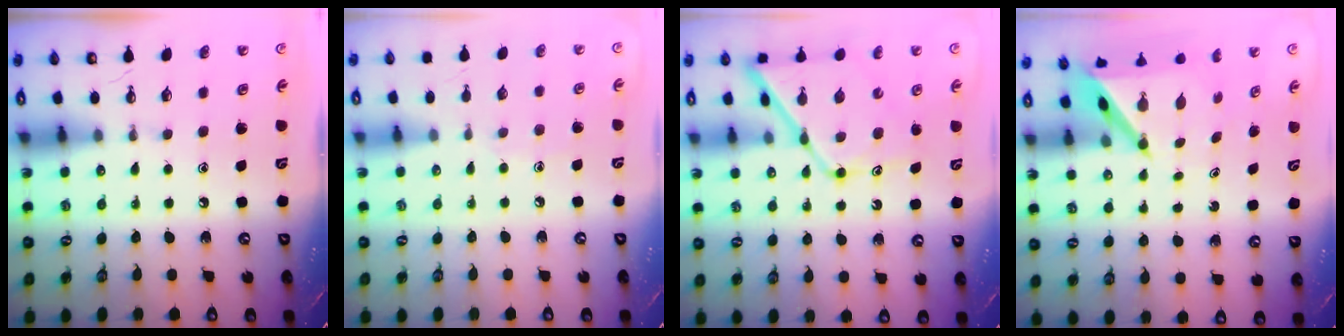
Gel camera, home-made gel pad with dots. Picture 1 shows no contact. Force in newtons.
{"total": 5.2, "press": 5.2, "slide": 0.6}
{"total": 13.6, "press": 13.5, "slide": 1.2}
{"total": 5.8, "press": 5.8, "slide": 0.4}